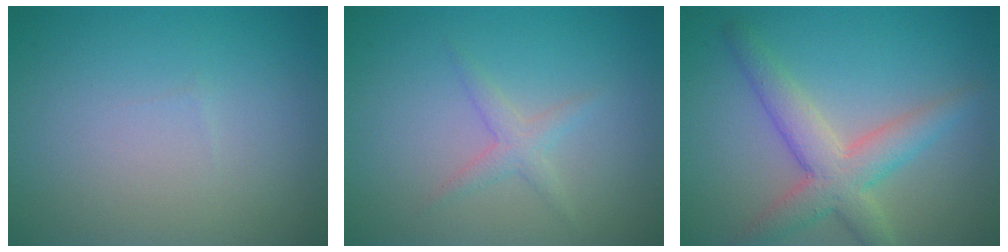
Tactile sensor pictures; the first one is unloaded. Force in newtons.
{"total": 1.6, "press": 1.6, "slide": 0.1}
{"total": 4.9, "press": 4.9, "slide": 0.3}